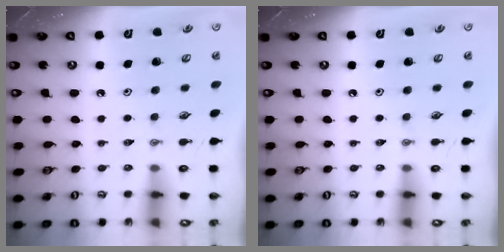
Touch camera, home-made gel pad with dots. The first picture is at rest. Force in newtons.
{"total": 0.0}